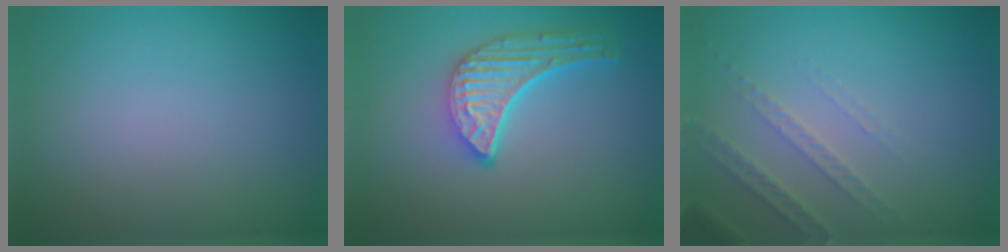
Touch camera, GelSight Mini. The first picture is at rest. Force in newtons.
{"total": 5.0, "press": 3.9, "slide": 3.2}
{"total": 2.5, "press": 2.4, "slide": 0.7}